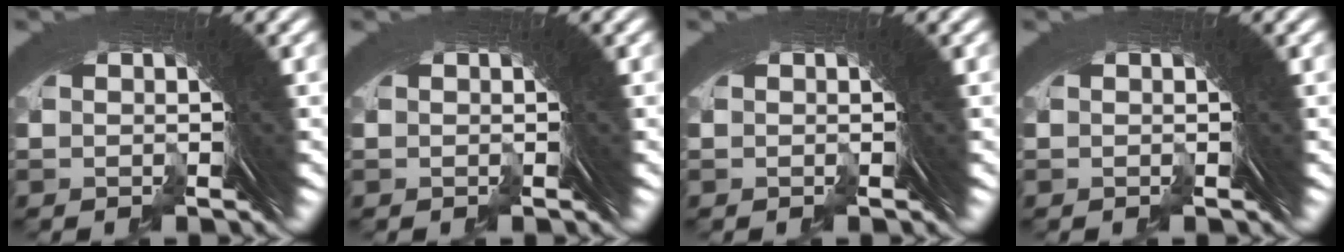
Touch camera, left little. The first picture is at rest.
{"total": 0.0}
{"total": 0.0}
{"total": 0.0}